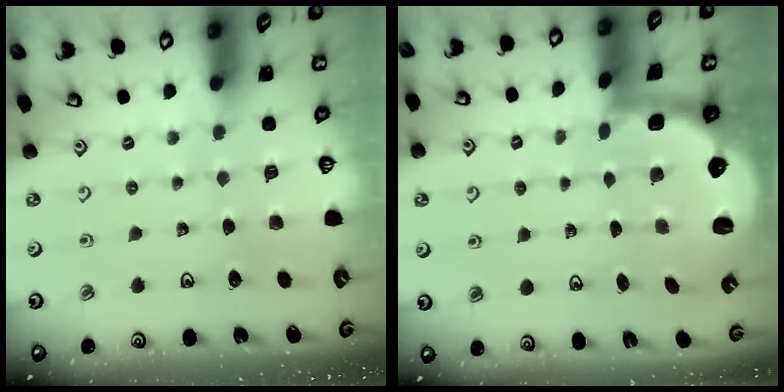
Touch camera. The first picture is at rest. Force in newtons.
{"total": 3.0, "press": 2.1, "slide": 2.1}